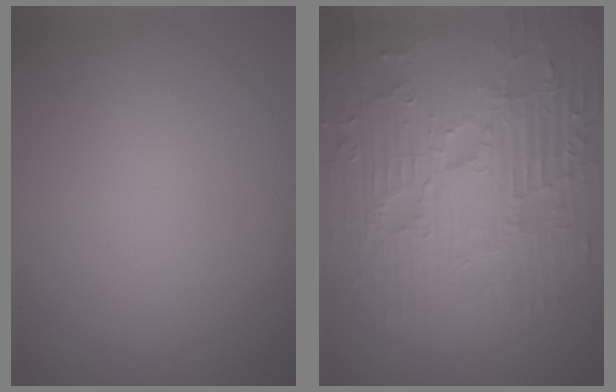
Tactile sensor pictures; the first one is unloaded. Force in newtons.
{"total": 9.5, "press": 6.8, "slide": 6.6}